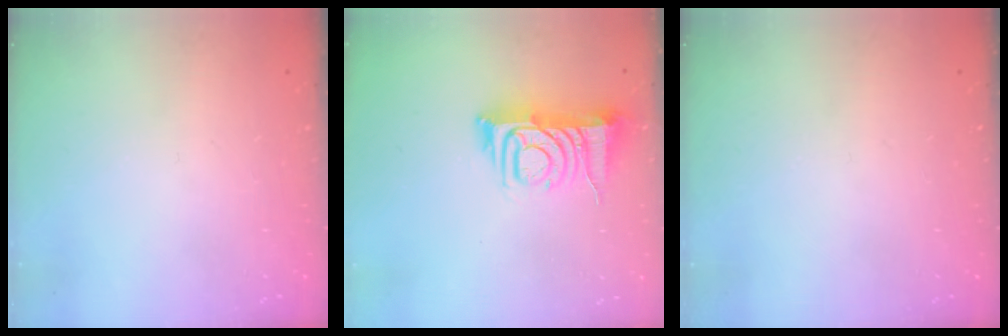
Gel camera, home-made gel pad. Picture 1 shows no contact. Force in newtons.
{"total": 9.4, "press": 9.3, "slide": 1.2}
{"total": 0.0}